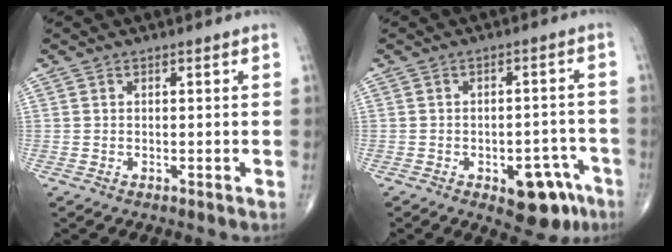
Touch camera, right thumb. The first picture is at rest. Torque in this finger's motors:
{"motor_torque": [1.68, 1.02, 0.44, -0.69, 0.02]}